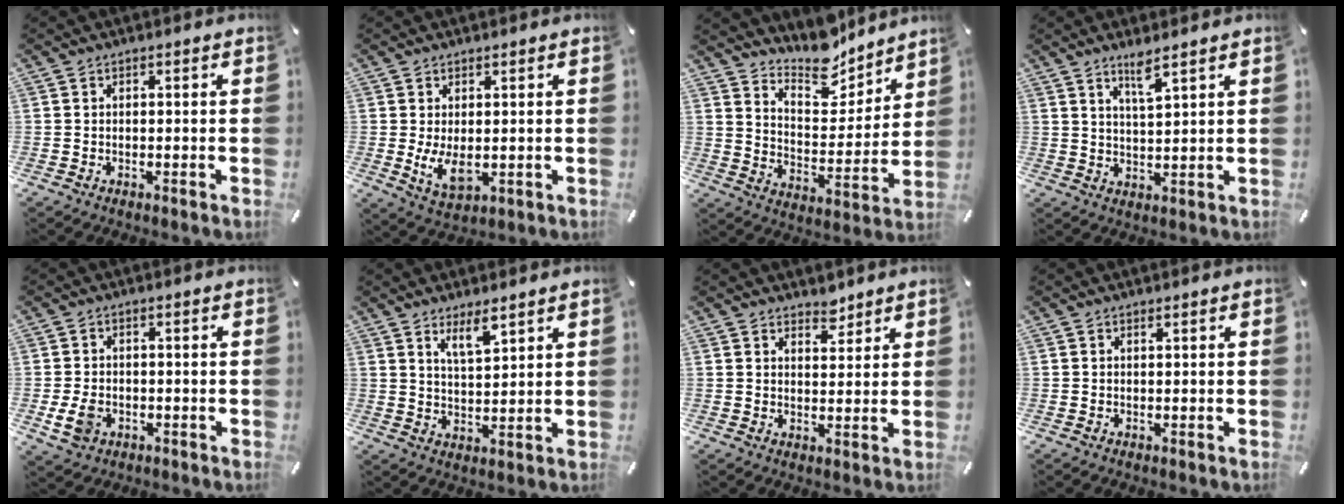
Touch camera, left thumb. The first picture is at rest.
{"total": 6.7, "force": [0.1, 3.7, 5.6], "torque": [-0.117, -0.013, -0.003]}
{"total": 11.9, "force": [11.0, 4.2, 1.7], "torque": [-0.030, -0.109, 0.203]}
{"total": 4.5, "force": [3.6, 0.2, 2.8], "torque": [-0.056, -0.014, 0.060]}
{"total": 5.1, "force": [-1.4, 3.9, 3.0], "torque": [-0.075, 0.001, -0.028]}
{"total": 5.7, "force": [4.6, 1.5, 2.9], "torque": [-0.052, -0.026, 0.081]}
{"total": 3.5, "force": [3.2, 1.6, 0.2], "torque": [0.013, -0.022, 0.056]}
{"total": 0.0}